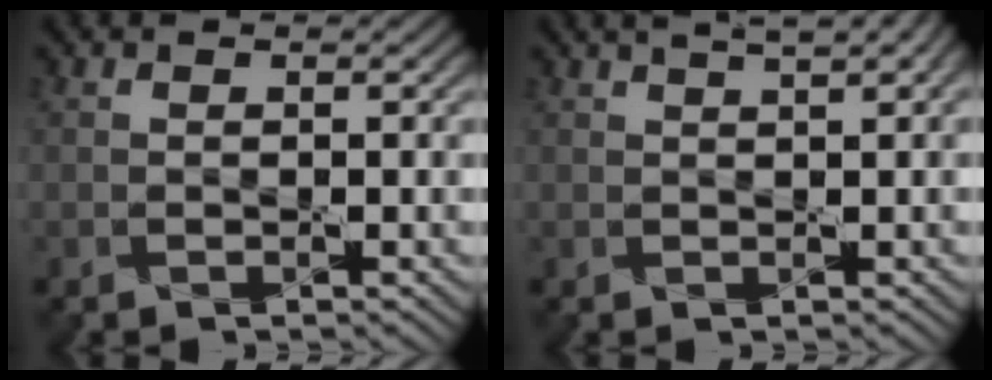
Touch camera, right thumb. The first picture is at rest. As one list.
[{"total": 4.1, "force": [2.4, 1.0, 3.1], "torque": [-0.036, 0.020, 0.016]}]